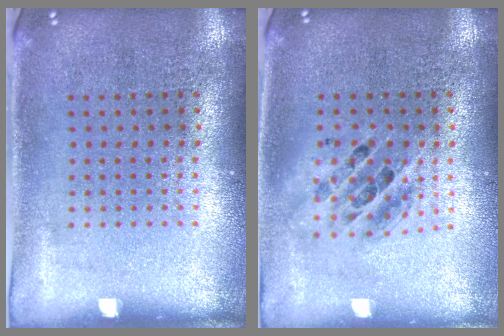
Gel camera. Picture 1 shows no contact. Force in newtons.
{"total": 1.3, "press": 1.2, "slide": 0.7}